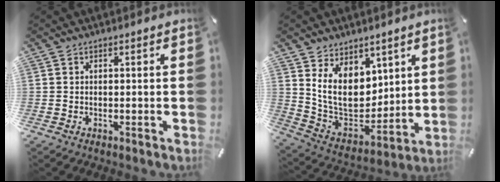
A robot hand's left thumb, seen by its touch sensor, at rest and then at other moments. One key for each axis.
{"total": 13.3, "fx": 5.9, "fy": 10.0, "fz": 6.4, "tx": -0.136, "ty": -0.053, "tz": 0.117}